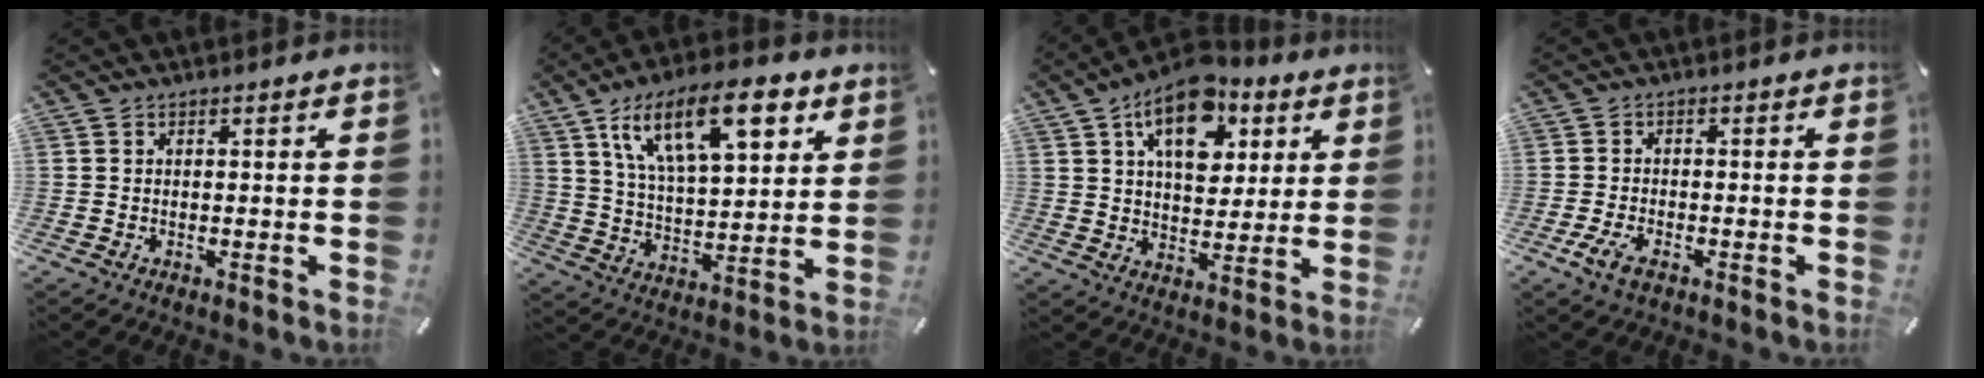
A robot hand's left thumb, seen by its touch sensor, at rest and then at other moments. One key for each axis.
{"total": 19.6, "fx": 10.0, "fy": 8.8, "fz": 14.3, "tx": -0.248, "ty": -0.022, "tz": 0.164}
{"total": 15.5, "fx": 7.8, "fy": 9.5, "fz": 9.4, "tx": -0.142, "ty": -0.028, "tz": 0.138}
{"total": 3.9, "fx": -2.2, "fy": 2.0, "fz": 2.6, "tx": -0.069, "ty": 0.001, "tz": -0.046}